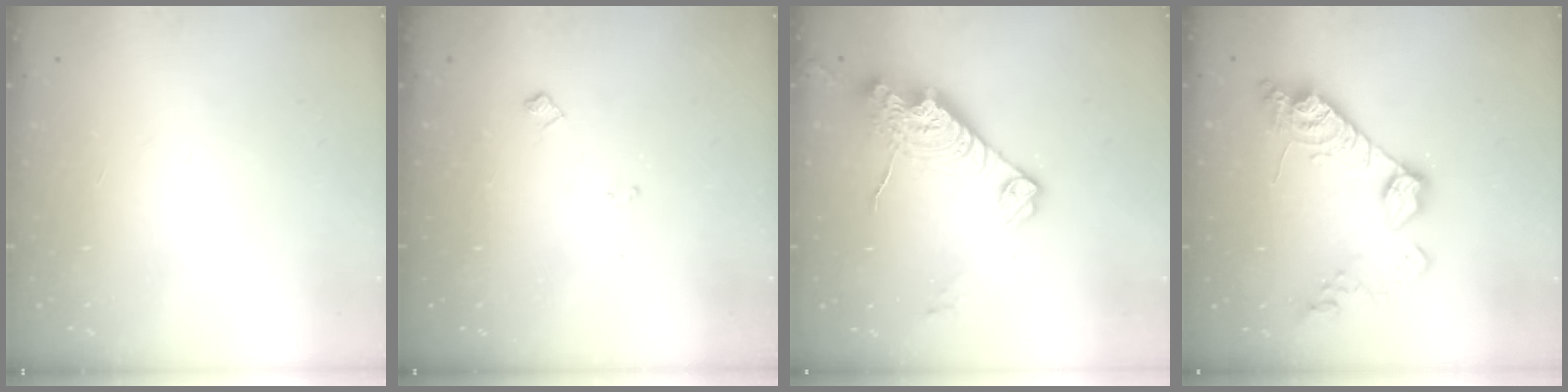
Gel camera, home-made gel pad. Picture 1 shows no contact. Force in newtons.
{"total": 5.1, "press": 5.0, "slide": 0.8}
{"total": 13.3, "press": 13.2, "slide": 1.1}
{"total": 15.9, "press": 15.9, "slide": 0.7}